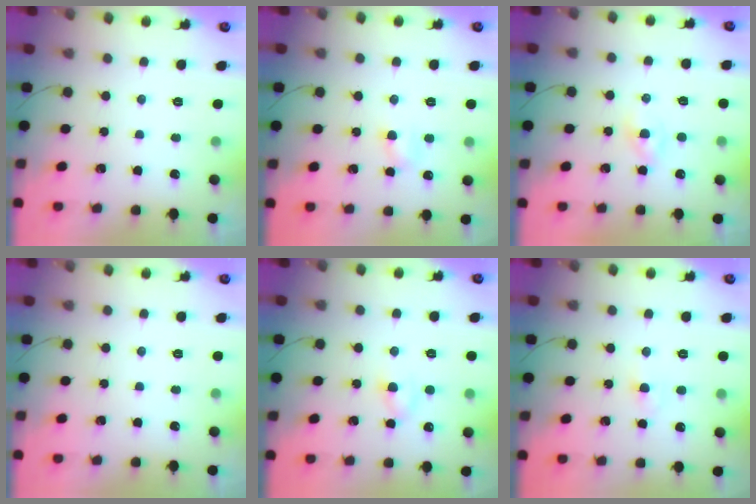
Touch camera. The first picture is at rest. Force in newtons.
{"total": 4.7, "press": 4.5, "slide": 1.2}
{"total": 1.9, "press": 1.7, "slide": 0.8}
{"total": 0.0}
{"total": 2.9, "press": 2.6, "slide": 1.3}
{"total": 3.1, "press": 2.8, "slide": 1.2}